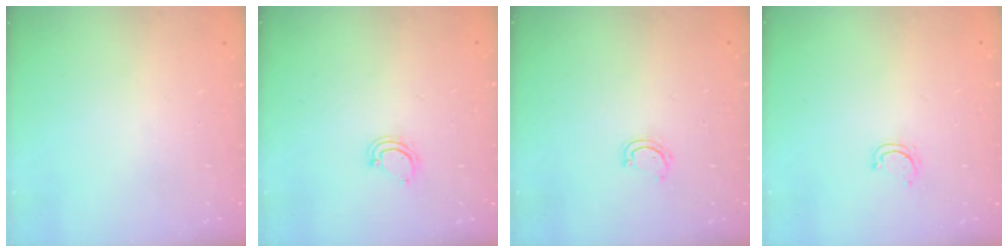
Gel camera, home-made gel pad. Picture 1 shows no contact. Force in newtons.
{"total": 4.3, "press": 4.3, "slide": 0.5}
{"total": 3.3, "press": 3.3, "slide": 0.2}
{"total": 4.0, "press": 3.9, "slide": 0.4}